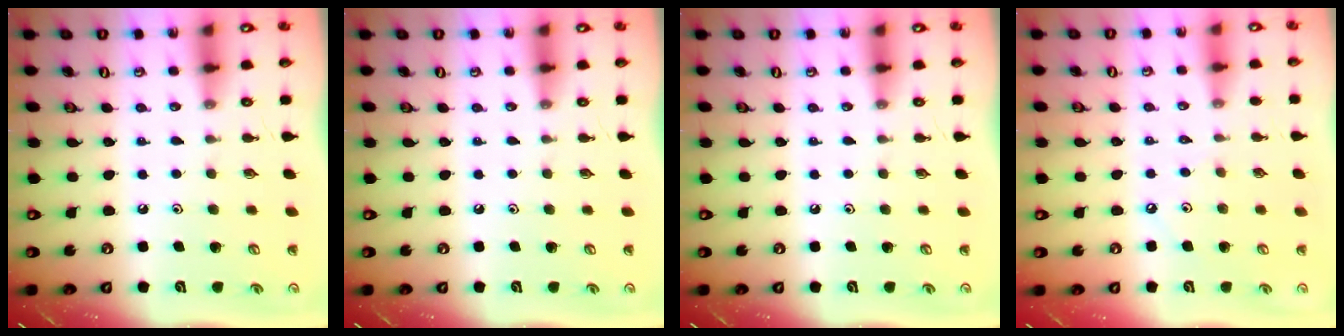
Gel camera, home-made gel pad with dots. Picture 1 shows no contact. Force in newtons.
{"total": 0.0}
{"total": 0.0}
{"total": 1.7, "press": 1.7, "slide": 0.4}